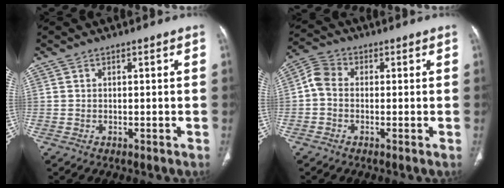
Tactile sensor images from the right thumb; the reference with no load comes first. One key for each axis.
{"total": 4.5, "fx": -0.4, "fy": 3.3, "fz": 3.0, "tx": -0.052, "ty": 0.012, "tz": -0.022}